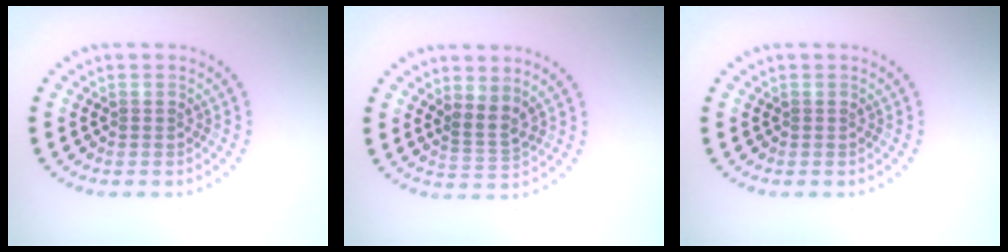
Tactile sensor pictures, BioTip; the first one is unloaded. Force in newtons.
{"total": 2.0, "press": 1.3, "slide": 1.5}
{"total": 0.0}